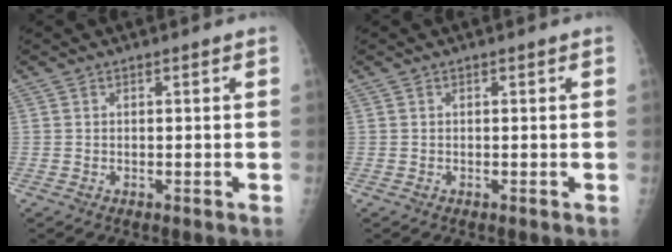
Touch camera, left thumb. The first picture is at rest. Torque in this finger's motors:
{"motor_torque": [0.00, 0.00, 0.00, 0.00, 0.00]}